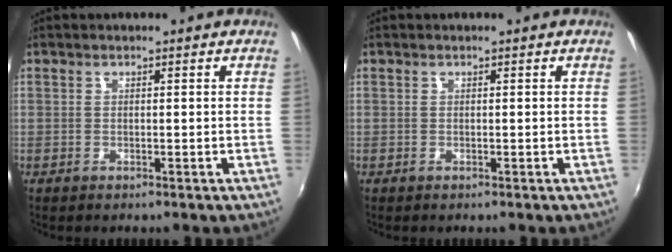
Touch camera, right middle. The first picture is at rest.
{"total": 0.0}